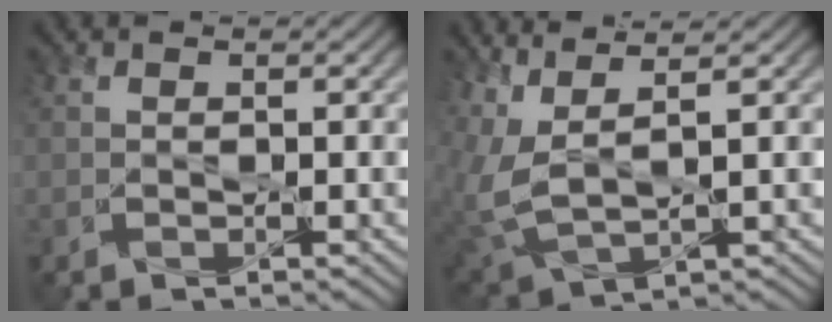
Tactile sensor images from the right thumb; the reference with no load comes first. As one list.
[{"total": 5.9, "force": [3.3, 1.6, 4.5], "torque": [-0.130, 0.004, 0.072]}]